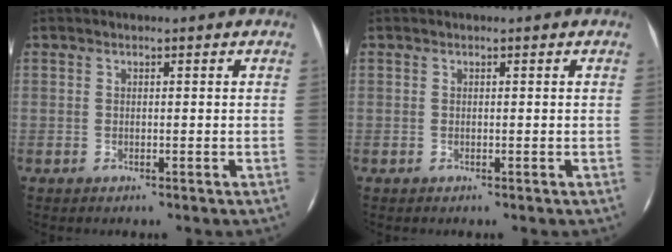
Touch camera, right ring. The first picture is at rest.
{"total": 0.0}